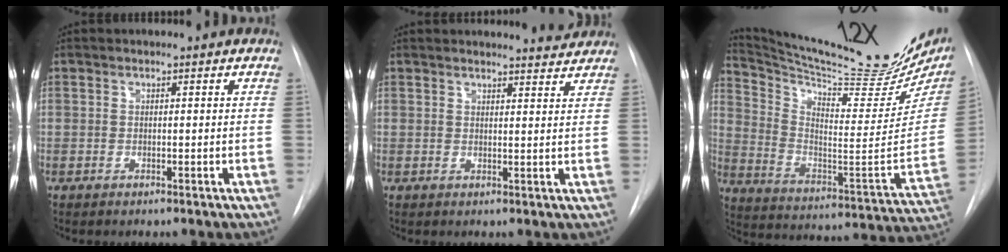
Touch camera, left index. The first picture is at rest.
{"total": 5.6, "force": [5.5, 0.2, 0.5], "torque": [-0.007, -0.004, 0.055]}
{"total": 28.4, "force": [24.3, 4.0, 14.1], "torque": [-0.223, -0.076, 0.338]}